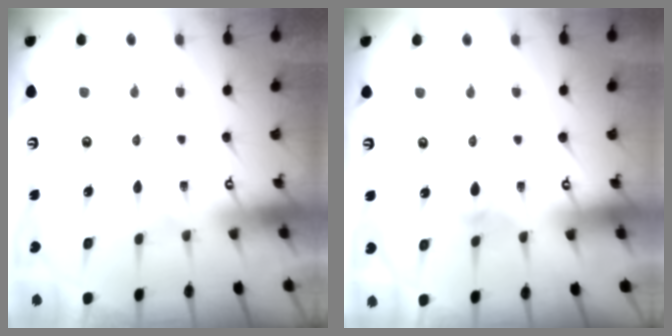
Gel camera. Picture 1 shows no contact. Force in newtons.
{"total": 3.2, "press": 3.1, "slide": 0.7}